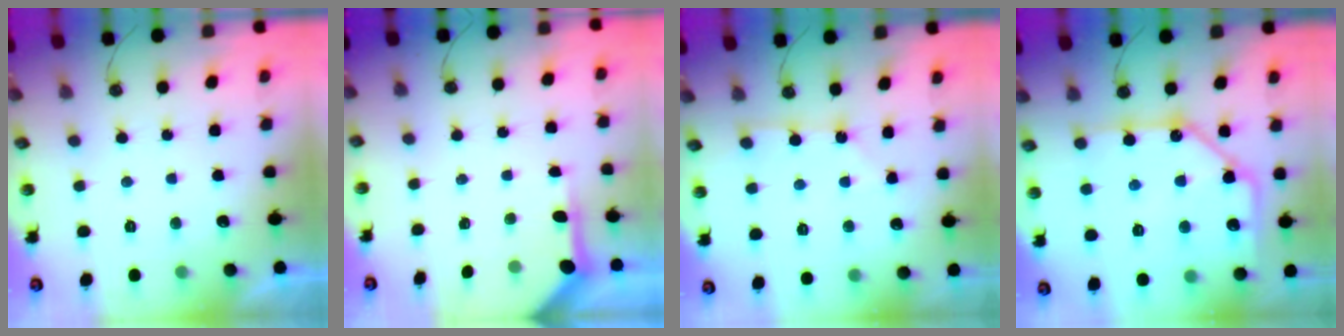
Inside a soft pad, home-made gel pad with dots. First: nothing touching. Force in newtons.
{"total": 4.4, "press": 4.3, "slide": 0.3}
{"total": 2.4, "press": 2.4, "slide": 0.4}
{"total": 15.8, "press": 15.7, "slide": 1.8}